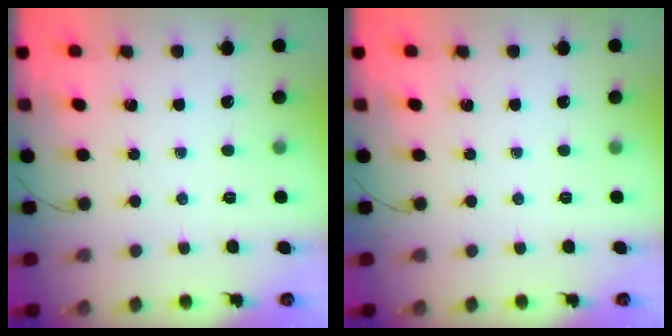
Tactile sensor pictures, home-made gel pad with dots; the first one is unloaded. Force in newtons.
{"total": 0.0}